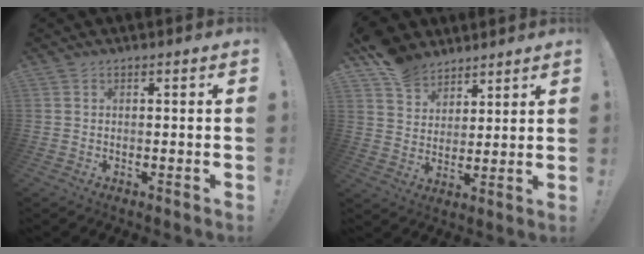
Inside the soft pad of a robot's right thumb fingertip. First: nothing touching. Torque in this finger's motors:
{"motor_torque": [-0.13, 1.56, 0.08, 0.06, 0.00]}